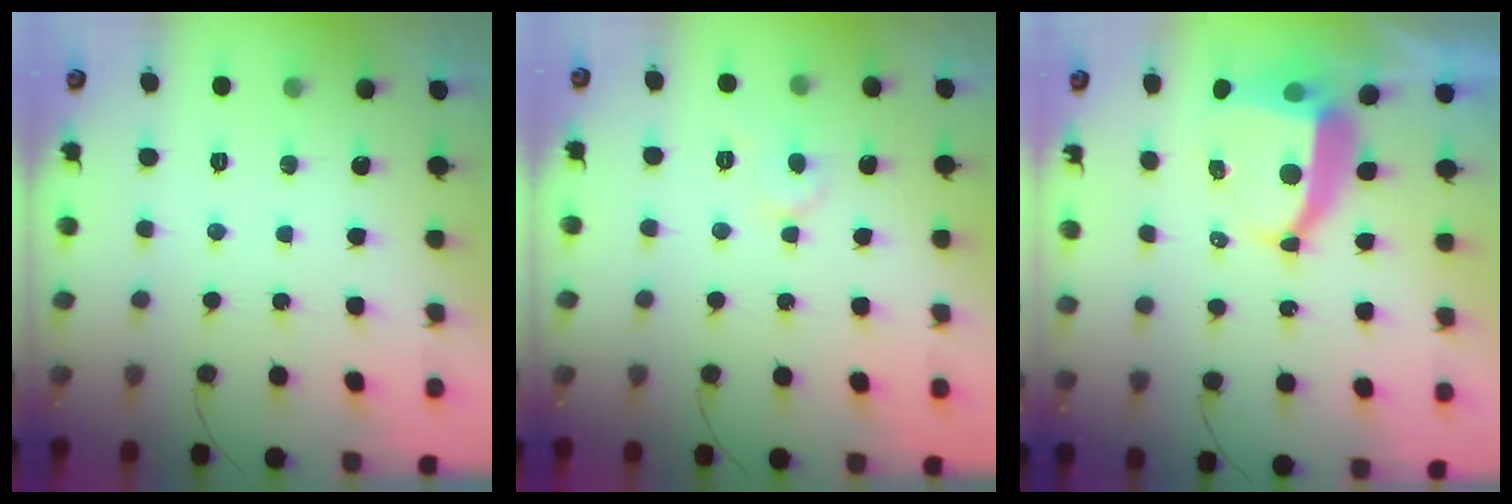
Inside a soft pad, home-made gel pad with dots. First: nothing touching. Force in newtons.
{"total": 4.6, "press": 4.6, "slide": 0.4}
{"total": 9.4, "press": 9.3, "slide": 1.2}